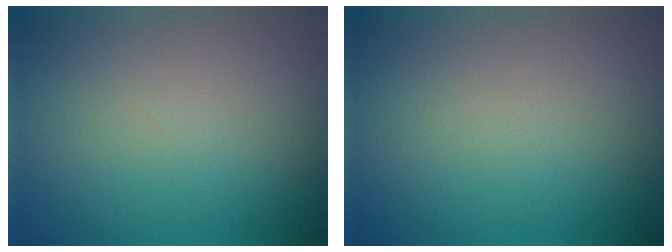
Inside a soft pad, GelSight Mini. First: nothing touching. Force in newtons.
{"total": 0.0}